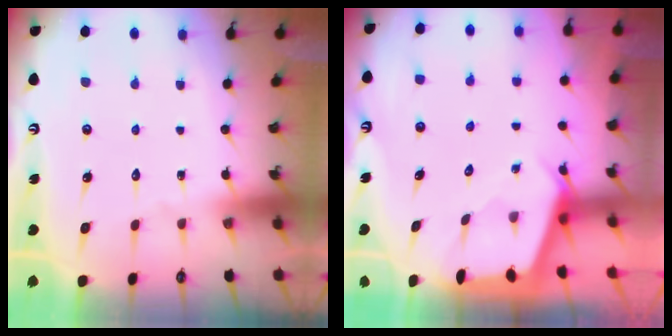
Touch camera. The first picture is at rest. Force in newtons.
{"total": 2.6, "press": 2.5, "slide": 0.3}